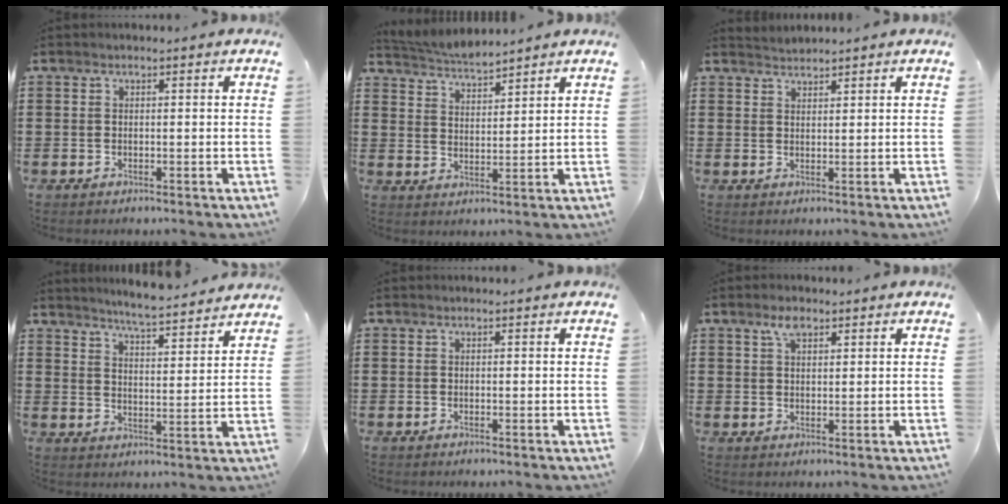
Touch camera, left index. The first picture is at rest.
{"total": 3.6, "force": [3.5, 0.2, 0.3], "torque": [-0.020, -0.016, 0.062]}
{"total": 1.7, "force": [1.7, 0.0, -0.1], "torque": [-0.002, 0.003, 0.032]}
{"total": 4.8, "force": [4.7, -0.7, 1.0], "torque": [-0.031, -0.036, 0.077]}
{"total": 0.0}
{"total": 3.1, "force": [2.1, 1.4, 1.8], "torque": [-0.033, 0.001, 0.036]}